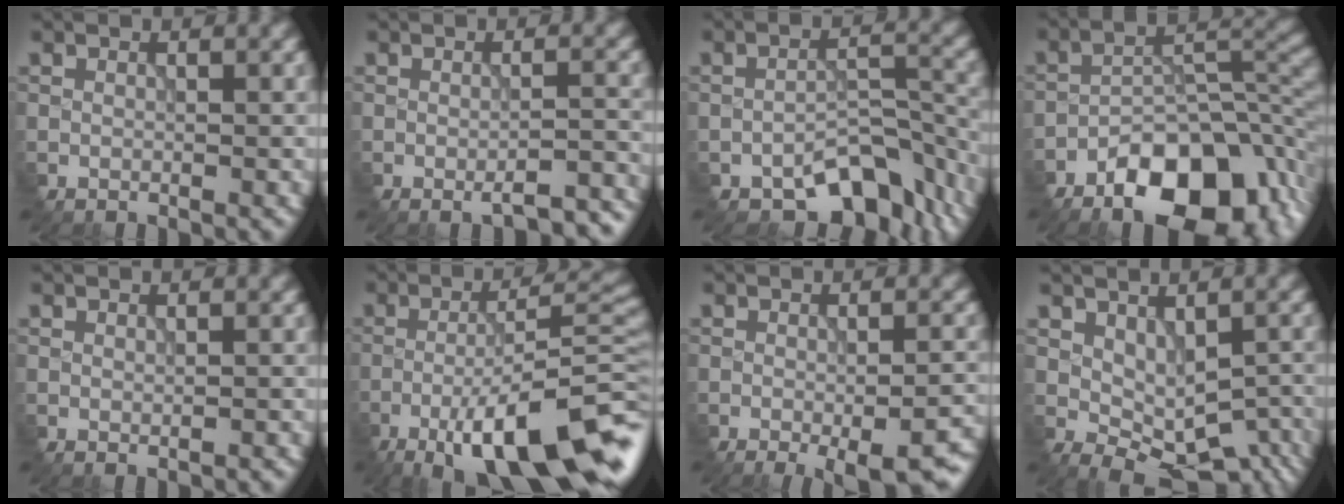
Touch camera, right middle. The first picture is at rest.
{"total": 3.4, "force": [-2.5, 0.6, 2.3], "torque": [-0.030, 0.002, -0.035]}
{"total": 6.4, "force": [-4.6, 3.0, 3.2], "torque": [-0.034, -0.001, -0.070]}
{"total": 10.6, "force": [-6.4, 5.0, 6.8], "torque": [-0.088, 0.001, -0.114]}
{"total": 0.0}
{"total": 13.2, "force": [-7.2, 3.0, 10.7], "torque": [-0.173, 0.000, -0.114]}
{"total": 6.4, "force": [-3.4, 1.8, 5.1], "torque": [-0.071, -0.013, -0.042]}
{"total": 5.3, "force": [-0.3, 3.2, 4.2], "torque": [-0.062, -0.017, 0.011]}